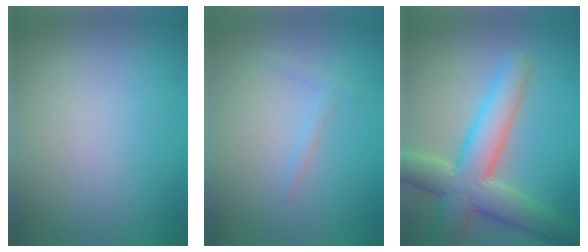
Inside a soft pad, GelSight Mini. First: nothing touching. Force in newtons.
{"total": 0.9, "press": 0.9, "slide": 0.1}
{"total": 8.2, "press": 8.2, "slide": 0.5}